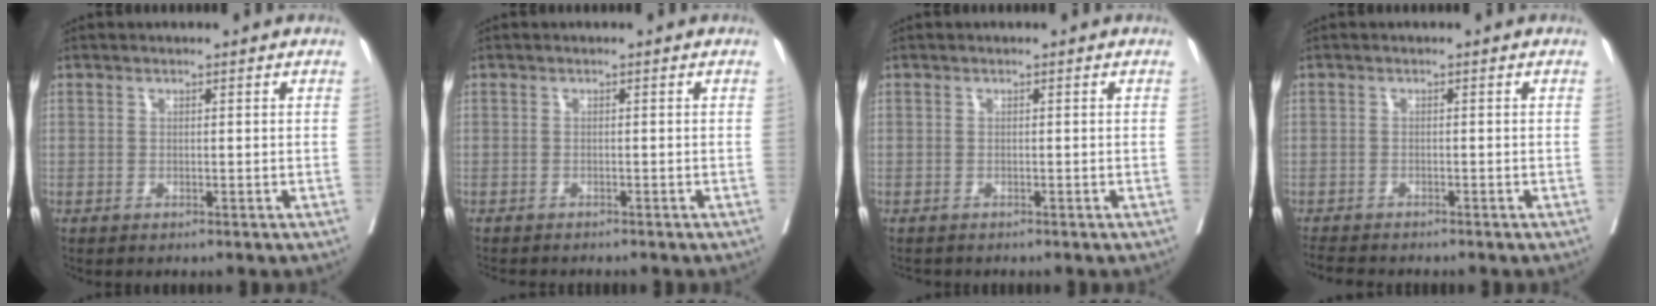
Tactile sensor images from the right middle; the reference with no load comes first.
{"total": 3.8, "force": [-3.5, 0.8, 1.3], "torque": [-0.019, -0.007, -0.048]}
{"total": 1.1, "force": [-1.0, 0.4, 0.1], "torque": [-0.010, -0.004, -0.017]}
{"total": 4.2, "force": [-3.9, 0.7, 1.4], "torque": [-0.021, -0.013, -0.065]}